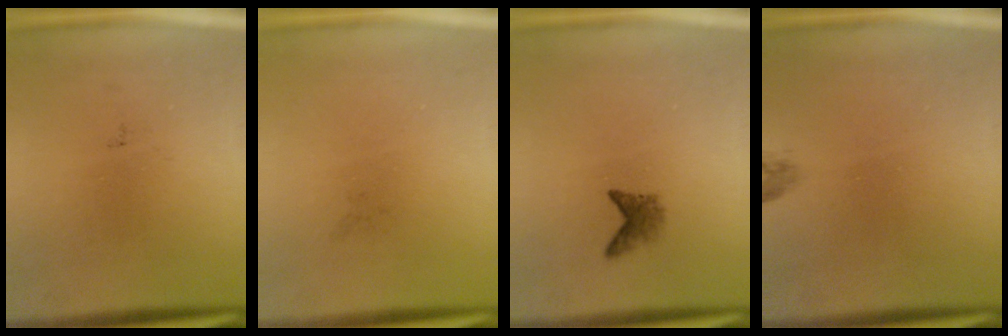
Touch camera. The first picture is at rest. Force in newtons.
{"total": 0.0}
{"total": 1.8}
{"total": 0.8}